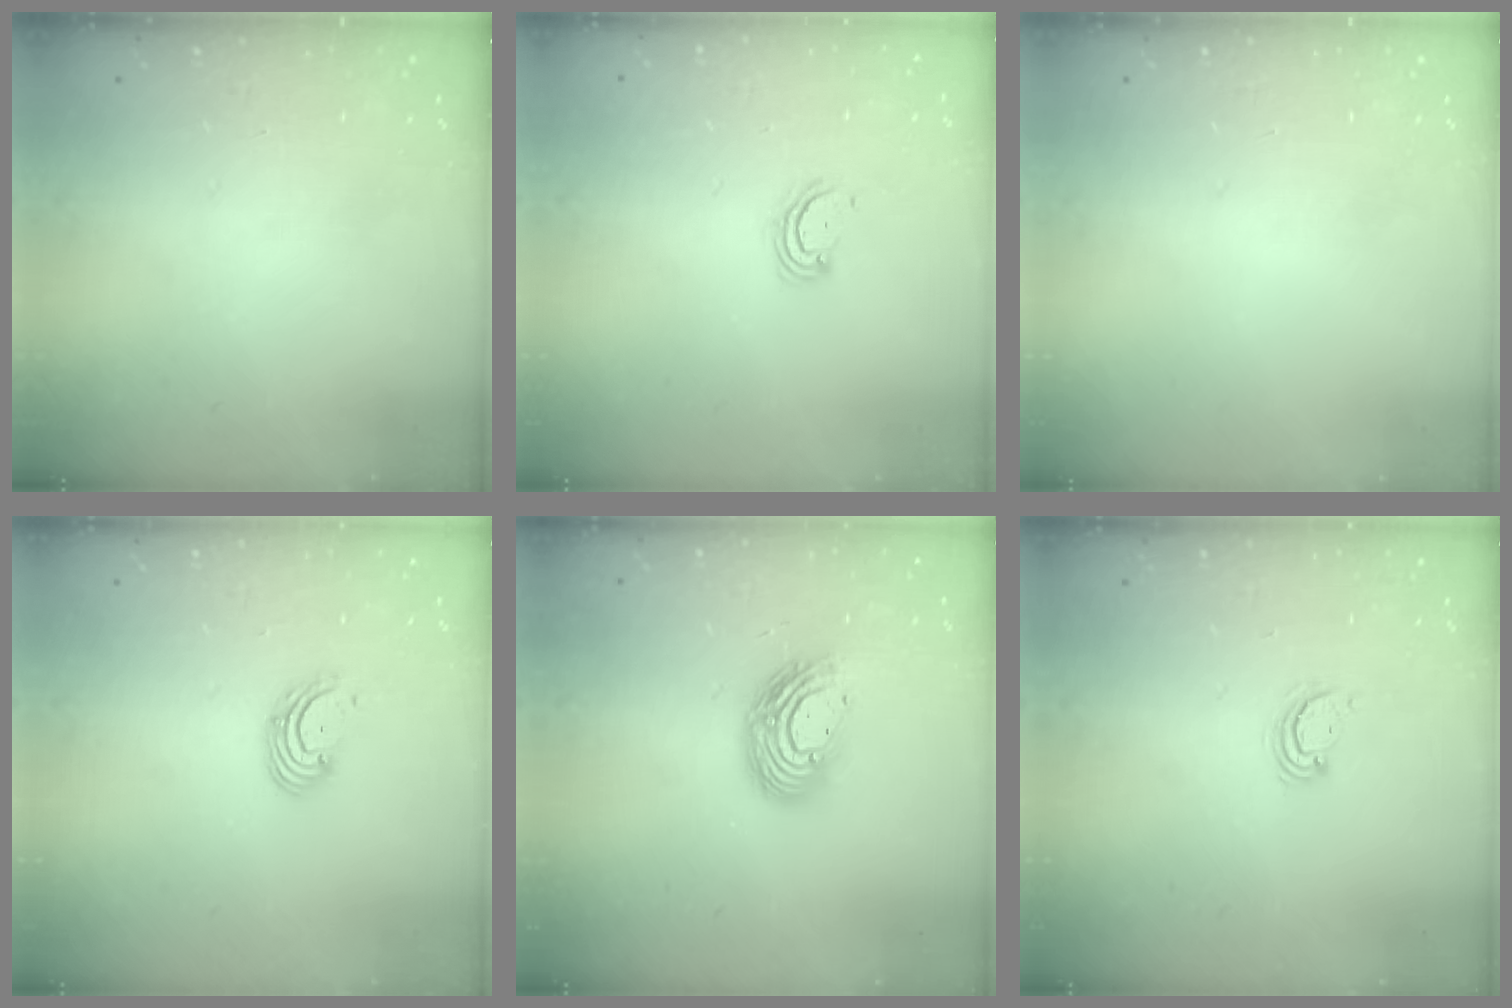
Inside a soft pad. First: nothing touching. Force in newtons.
{"total": 2.9, "press": 2.9, "slide": 0.3}
{"total": 0.0}
{"total": 2.9, "press": 2.9, "slide": 0.1}
{"total": 12.8, "press": 12.8, "slide": 1.1}
{"total": 3.0, "press": 3.0, "slide": 0.2}